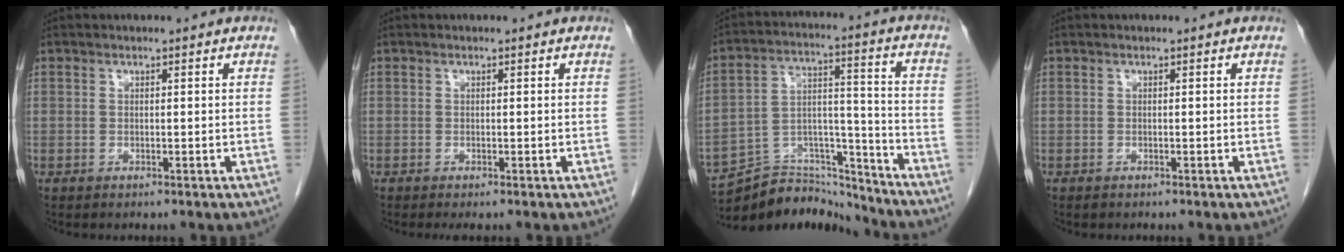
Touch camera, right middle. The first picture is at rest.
{"total": 0.7, "force": [-0.5, 0.0, 0.5], "torque": [-0.008, -0.004, -0.008]}
{"total": 14.7, "force": [-14.3, 2.8, 1.7], "torque": [-0.024, 0.045, -0.239]}
{"total": 0.0}